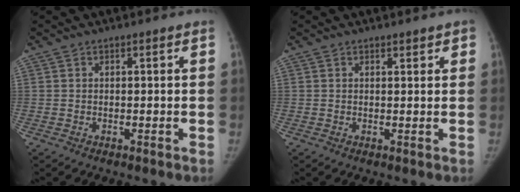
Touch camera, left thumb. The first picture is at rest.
{"total": 1.4, "force": [1.1, 0.7, 0.7], "torque": [0.002, -0.004, 0.011]}